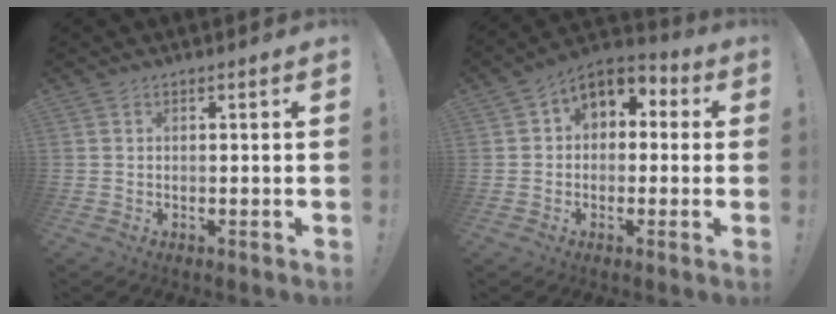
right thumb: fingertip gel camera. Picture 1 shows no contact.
{"total": 7.2, "force": [2.0, 5.8, 3.8], "torque": [-0.060, 0.000, 0.045]}